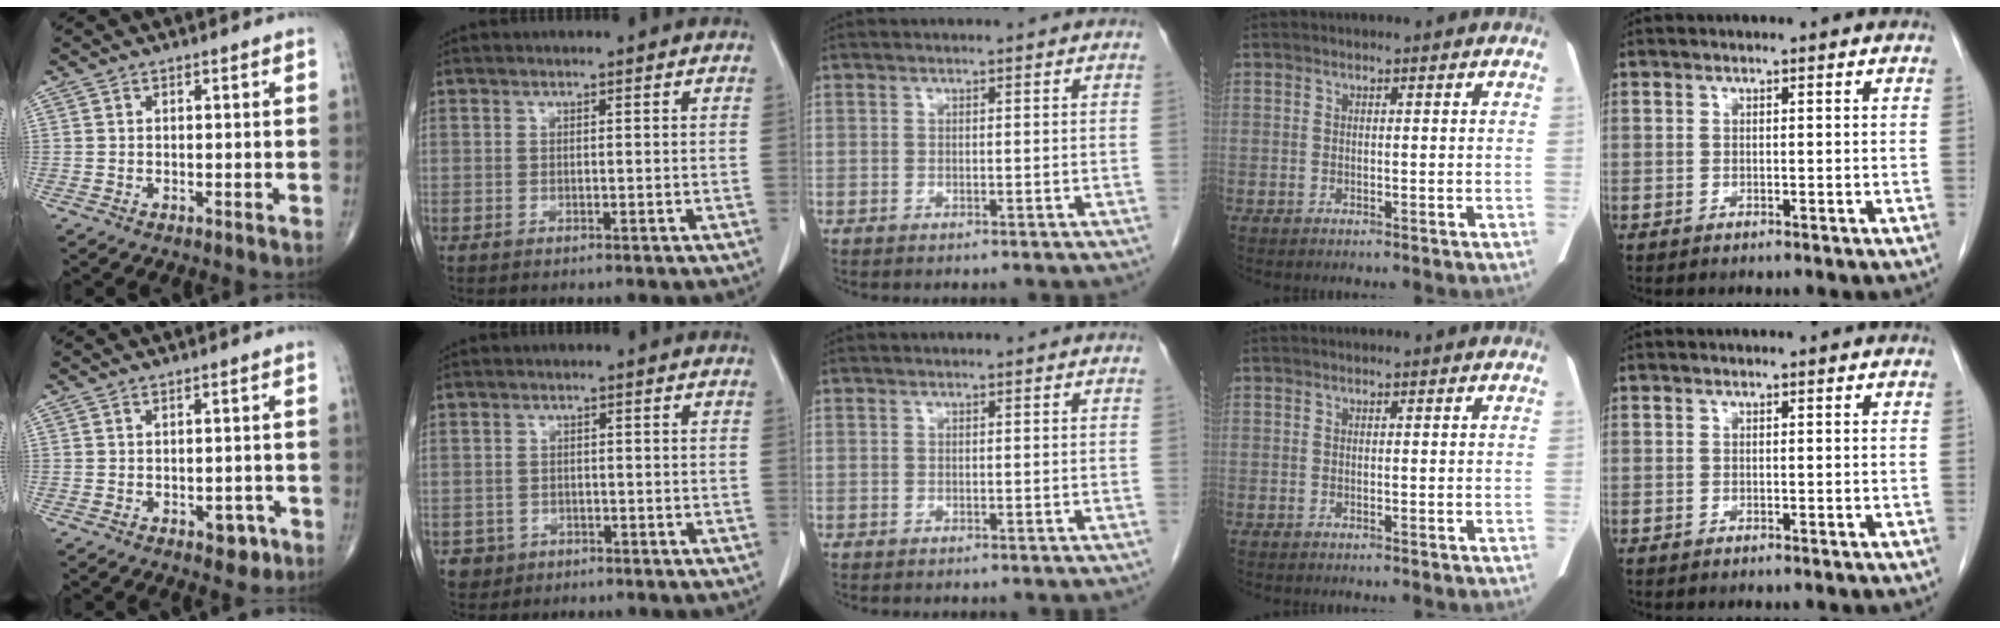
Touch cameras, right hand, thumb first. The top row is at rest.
{"thumb": {"total": 3.3, "force": [-1.6, 2.0, 2.1], "torque": [-0.008, 0.009, -0.017]}, "index": {"total": 3.0, "force": [-1.4, 2.6, 0.0], "torque": [0.004, 0.011, -0.021]}}